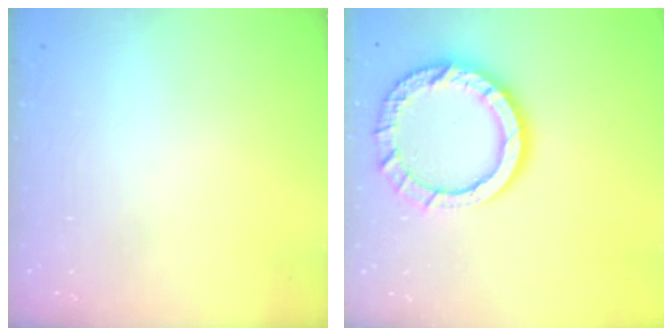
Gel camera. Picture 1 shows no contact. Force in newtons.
{"total": 14.1, "press": 14.1, "slide": 1.3}